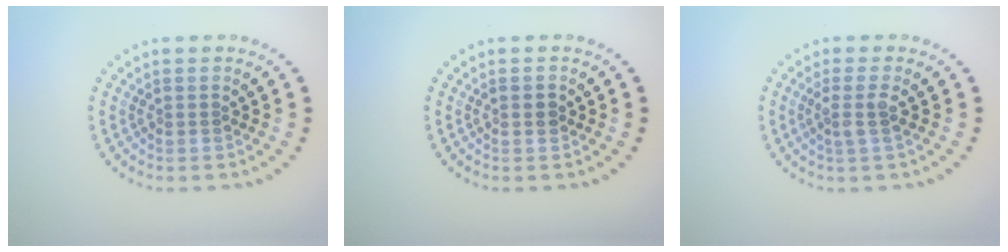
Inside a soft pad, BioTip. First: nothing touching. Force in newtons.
{"total": 1.2, "press": 1.2, "slide": 0.1}
{"total": 1.8, "press": 1.4, "slide": 1.2}